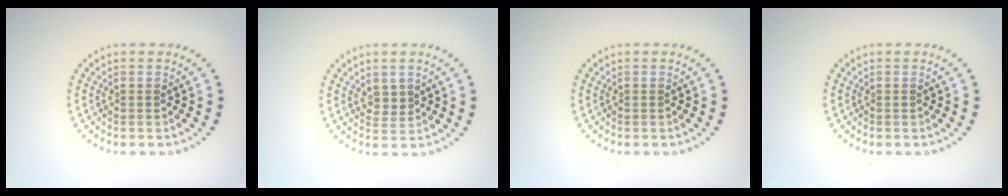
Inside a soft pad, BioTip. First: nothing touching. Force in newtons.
{"total": 1.5, "press": 1.3, "slide": 0.7}
{"total": 0.0}
{"total": 0.0}